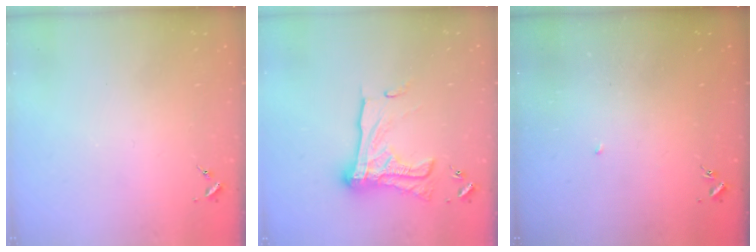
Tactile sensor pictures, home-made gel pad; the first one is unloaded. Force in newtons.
{"total": 19.0, "press": 18.9, "slide": 1.6}
{"total": 2.3, "press": 2.3, "slide": 0.1}